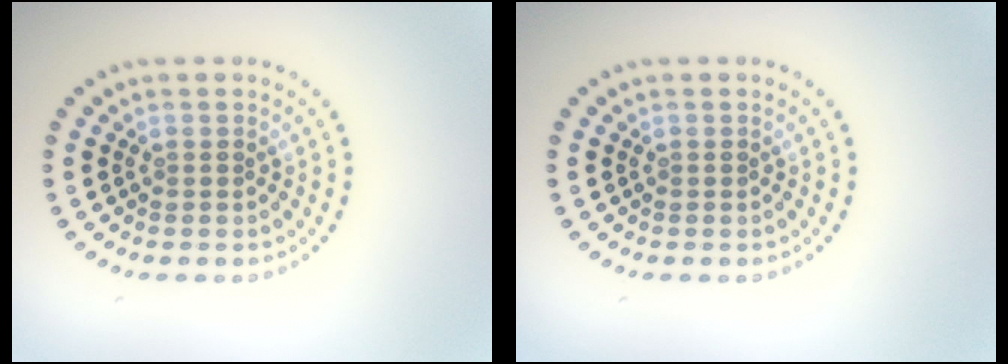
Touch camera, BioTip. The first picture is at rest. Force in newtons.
{"total": 0.0}